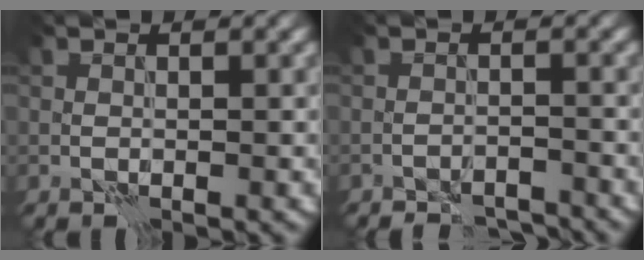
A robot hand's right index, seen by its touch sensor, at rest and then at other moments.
{"total": 3.2, "force": [-3.0, 0.8, 0.7], "torque": [-0.004, 0.003, -0.049]}